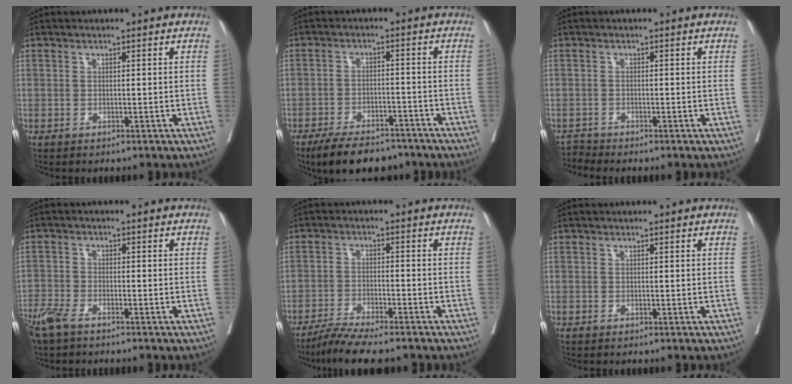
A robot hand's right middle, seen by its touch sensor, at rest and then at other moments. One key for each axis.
{"total": 10.8, "fx": -8.9, "fy": 3.7, "fz": 4.9, "tx": -0.072, "ty": -0.005, "tz": -0.138}
{"total": 1.5, "fx": -1.2, "fy": -0.7, "fz": -0.6, "tx": 0.012, "ty": -0.015, "tz": -0.024}
{"total": 4.9, "fx": -3.8, "fy": 1.4, "fz": 2.7, "tx": -0.059, "ty": -0.007, "tz": -0.076}
{"total": 8.3, "fx": -7.1, "fy": 0.5, "fz": 4.4, "tx": -0.072, "ty": -0.023, "tz": -0.118}
{"total": 0.0}